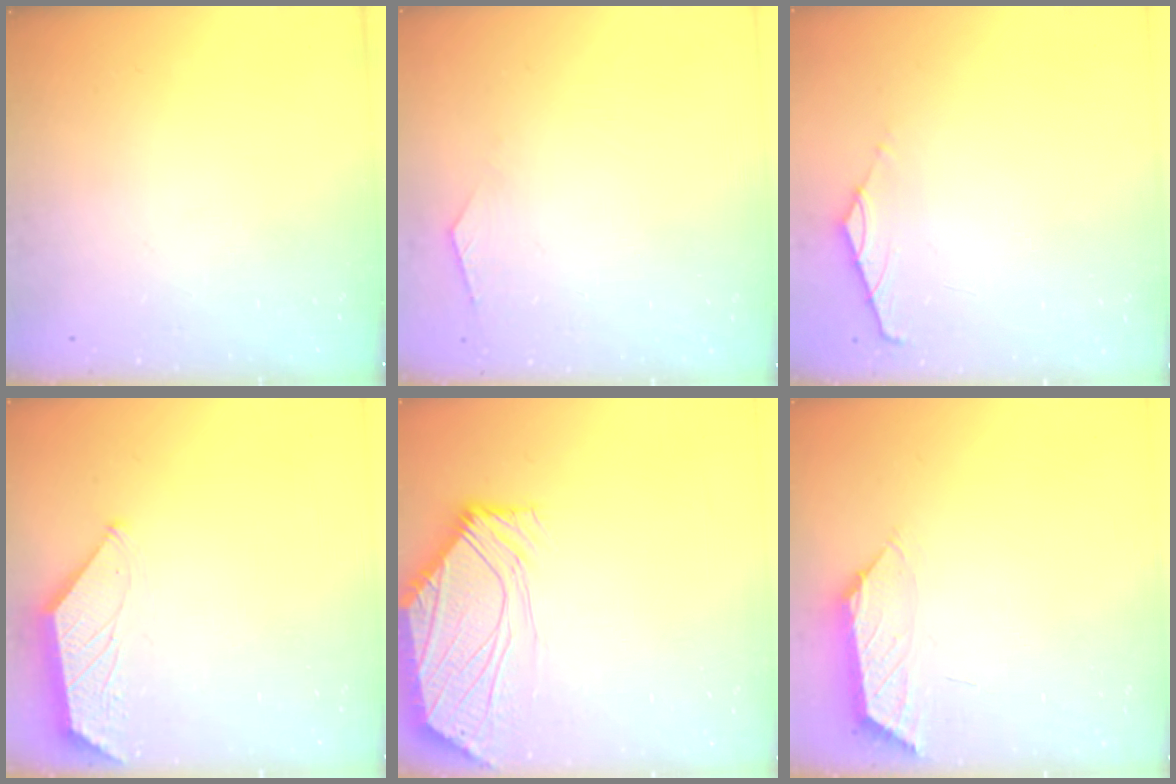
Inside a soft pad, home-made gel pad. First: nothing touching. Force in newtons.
{"total": 1.1, "press": 1.1, "slide": 0.3}
{"total": 1.7, "press": 1.6, "slide": 0.4}
{"total": 0.5, "press": 0.5, "slide": 0.2}
{"total": 7.1, "press": 7.0, "slide": 1.0}
{"total": 1.2, "press": 1.1, "slide": 0.4}